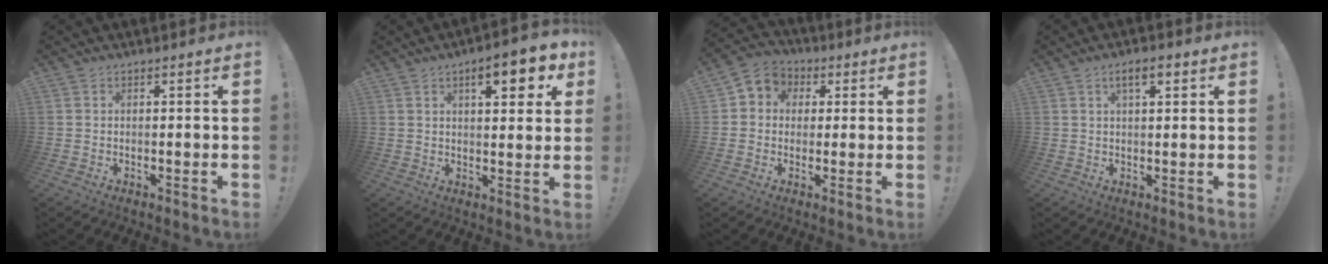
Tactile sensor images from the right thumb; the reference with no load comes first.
{"total": 9.5, "force": [4.5, 3.0, 7.8], "torque": [-0.099, -0.016, 0.069]}
{"total": 6.1, "force": [0.5, 5.8, 1.8], "torque": [-0.019, -0.001, 0.012]}
{"total": 4.3, "force": [2.0, 1.4, 3.6], "torque": [-0.053, -0.003, 0.029]}